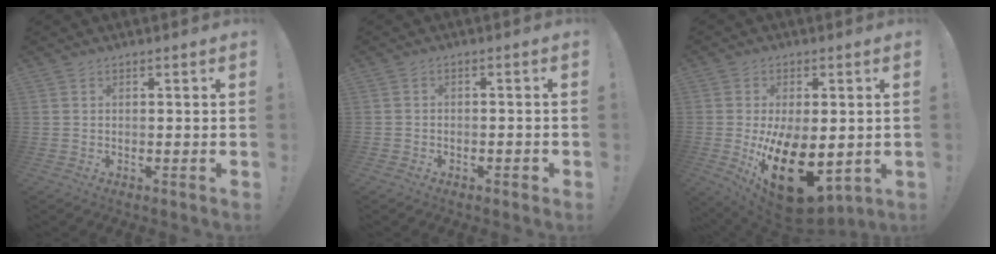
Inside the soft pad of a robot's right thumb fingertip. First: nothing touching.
{"total": 1.9, "force": [-1.4, 1.1, 0.6], "torque": [-0.005, 0.007, -0.025]}
{"total": 21.0, "force": [-4.0, 11.5, 17.1], "torque": [-0.268, -0.001, -0.044]}